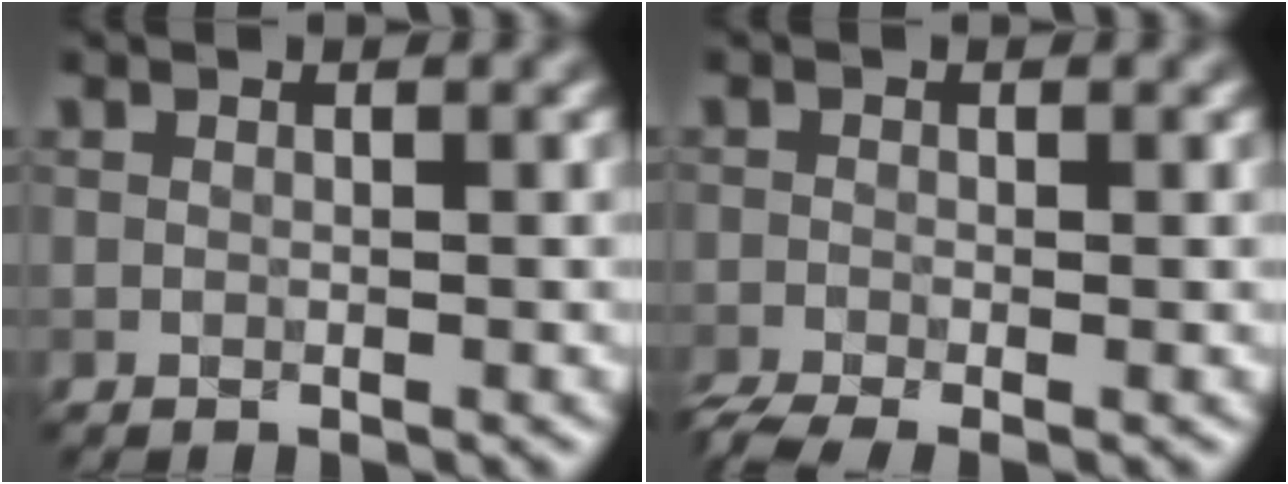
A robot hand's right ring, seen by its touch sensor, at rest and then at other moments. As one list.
[{"total": 3.6, "force": [-2.6, 0.9, 2.3], "torque": [-0.030, -0.010, -0.035]}]